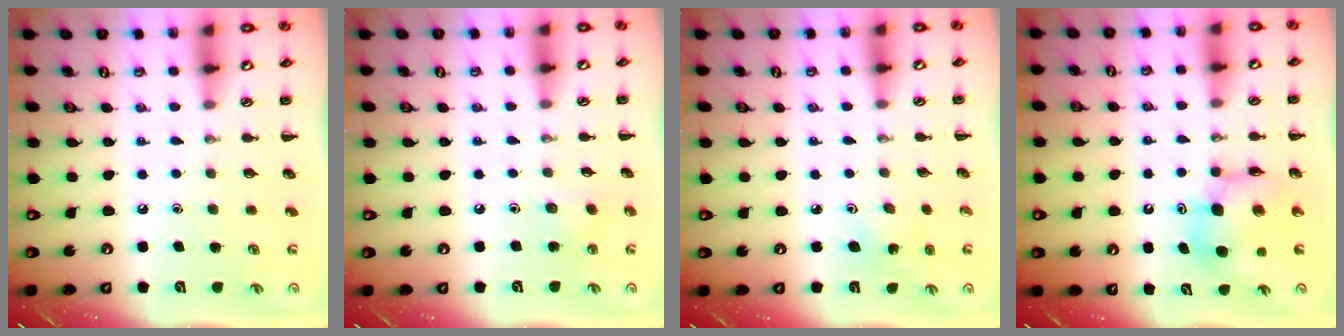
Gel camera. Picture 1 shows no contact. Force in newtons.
{"total": 3.4, "press": 3.2, "slide": 0.9}
{"total": 3.9, "press": 3.7, "slide": 1.3}
{"total": 7.4, "press": 7.4, "slide": 0.6}